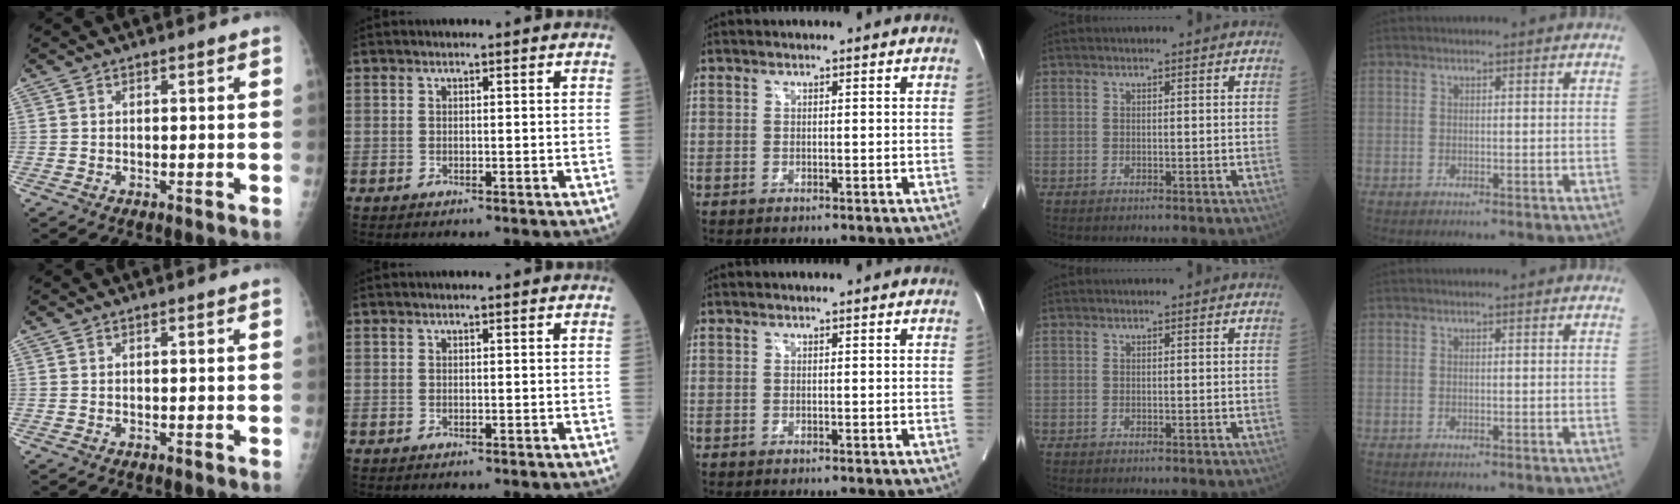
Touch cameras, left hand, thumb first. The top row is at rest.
{}